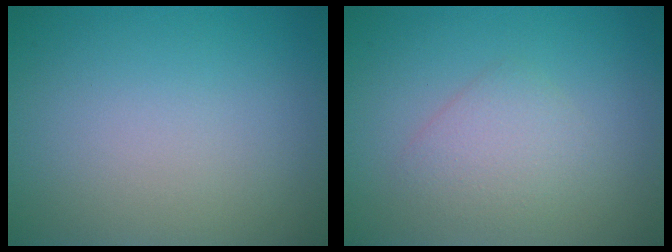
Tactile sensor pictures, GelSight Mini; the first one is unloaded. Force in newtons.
{"total": 2.2, "press": 2.2, "slide": 0.1}